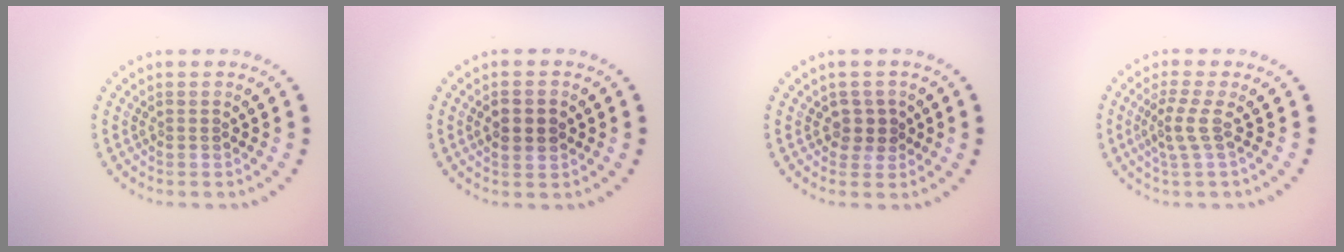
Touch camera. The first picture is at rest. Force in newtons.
{"total": 3.1, "press": 3.1, "slide": 0.2}
{"total": 1.8, "press": 1.5, "slide": 1.0}
{"total": 2.2, "press": 1.5, "slide": 1.6}